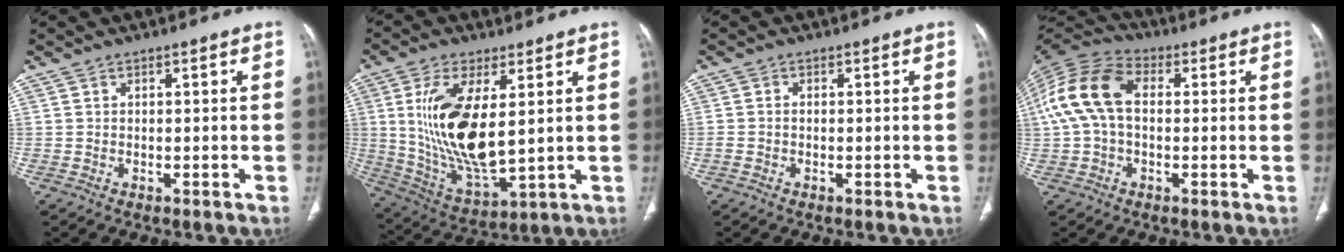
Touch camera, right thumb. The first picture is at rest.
{"total": 17.4, "force": [3.0, 7.3, 15.5], "torque": [-0.305, -0.026, 0.072]}
{"total": 1.1, "force": [-0.3, 0.7, 0.8], "torque": [-0.023, 0.003, -0.006]}
{"total": 13.4, "force": [1.2, 8.6, 10.2], "torque": [-0.217, 0.037, 0.013]}